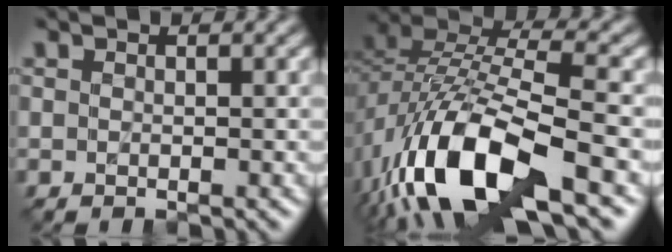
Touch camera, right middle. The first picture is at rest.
{"total": 13.6, "force": [-6.3, 5.1, 11.0], "torque": [-0.225, -0.007, -0.119]}